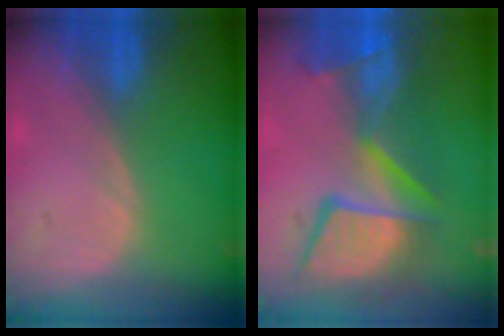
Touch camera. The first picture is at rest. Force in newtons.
{"total": 12.5, "press": 11.3, "slide": 5.3}